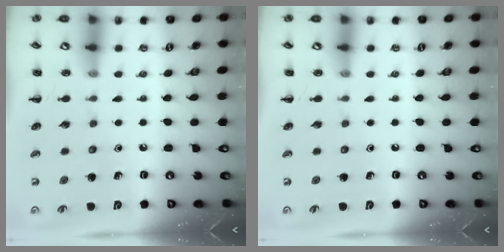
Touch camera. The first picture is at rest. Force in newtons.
{"total": 0.0}